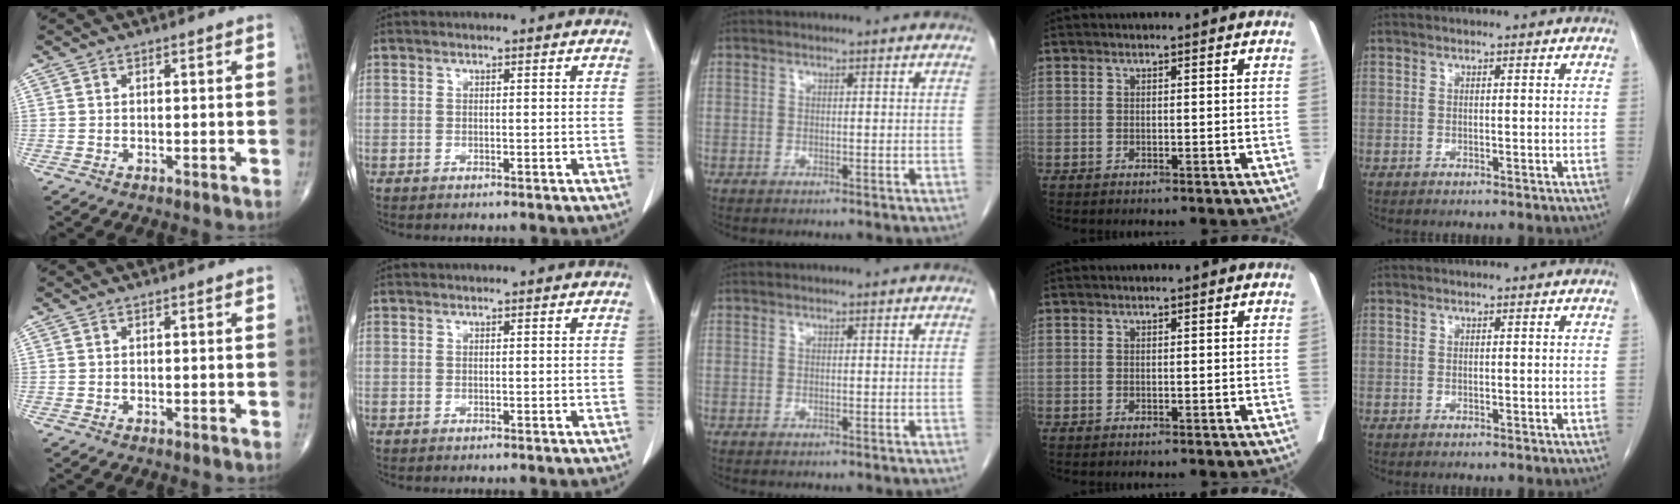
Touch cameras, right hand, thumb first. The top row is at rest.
{}